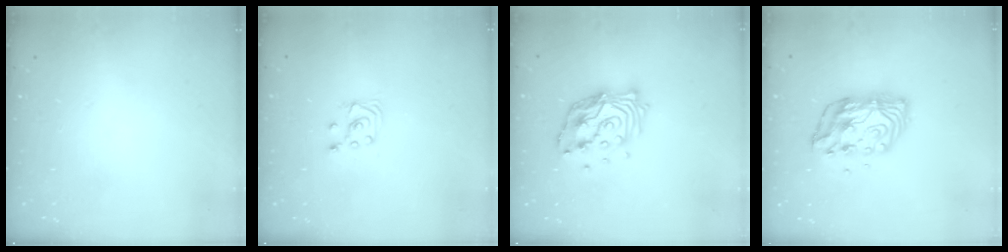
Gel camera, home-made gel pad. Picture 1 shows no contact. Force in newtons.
{"total": 3.5, "press": 3.5, "slide": 0.4}
{"total": 14.3, "press": 14.2, "slide": 1.4}
{"total": 10.5, "press": 10.5, "slide": 1.1}